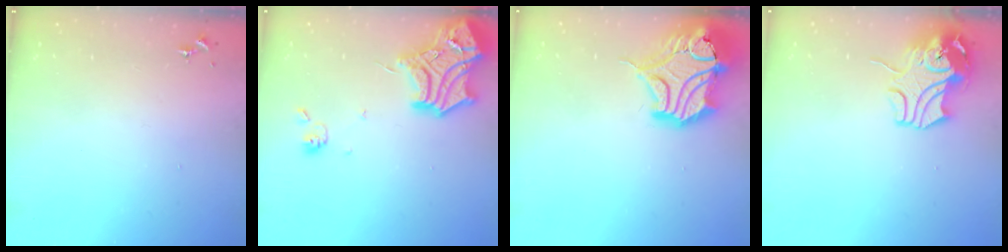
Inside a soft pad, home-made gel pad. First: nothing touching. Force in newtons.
{"total": 19.1, "press": 19.0, "slide": 1.6}
{"total": 19.2, "press": 18.9, "slide": 3.2}
{"total": 12.4, "press": 12.3, "slide": 2.0}